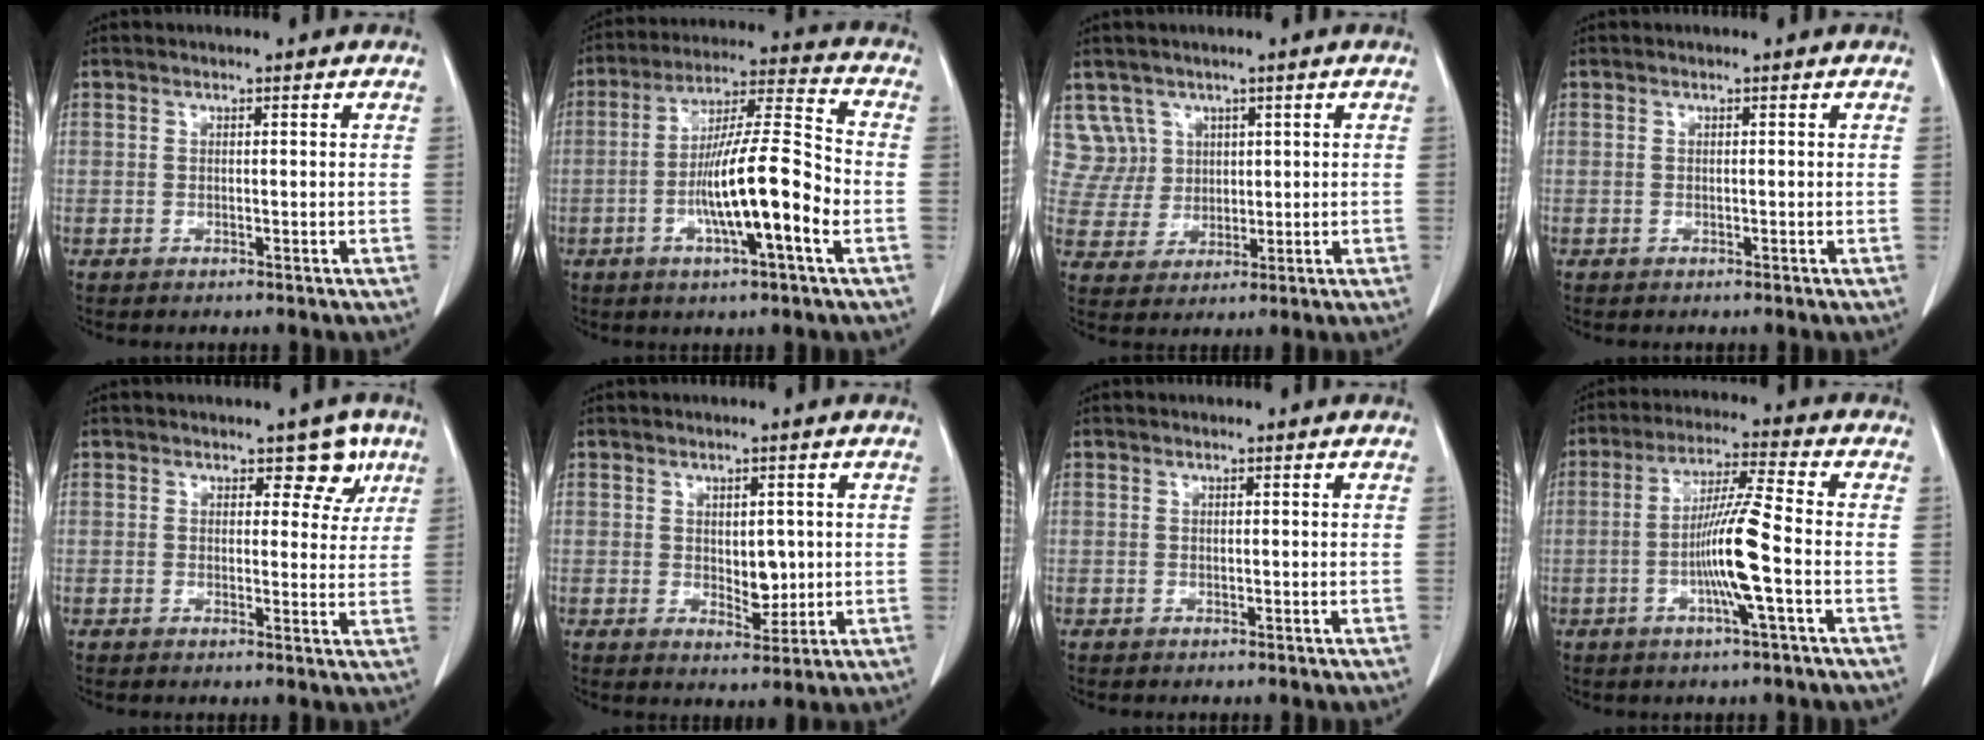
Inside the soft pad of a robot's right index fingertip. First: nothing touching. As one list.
[{"total": 14.3, "force": [-3.8, 0.6, 13.8], "torque": [-0.239, 0.004, -0.071]}, {"total": 5.7, "force": [2.8, 4.9, -0.6], "torque": [0.018, 0.013, 0.066]}, {"total": 0.0}, {"total": 4.3, "force": [2.4, 2.7, 2.3], "torque": [-0.004, 0.003, 0.023]}, {"total": 3.8, "force": [0.2, 2.1, 3.2], "torque": [-0.044, -0.008, 0.012]}, {"total": 0.0}, {"total": 9.6, "force": [-2.3, -0.7, 9.3], "torque": [-0.180, -0.003, -0.048]}]